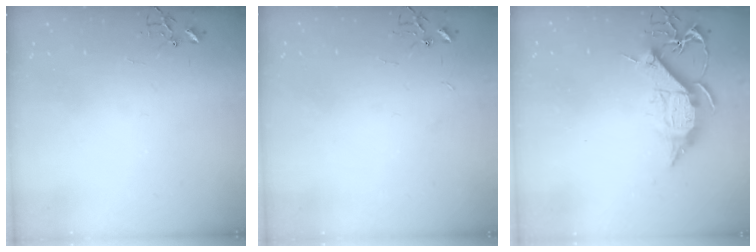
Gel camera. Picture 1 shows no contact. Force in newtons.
{"total": 2.4, "press": 2.4, "slide": 0.3}
{"total": 11.9, "press": 11.9, "slide": 0.7}